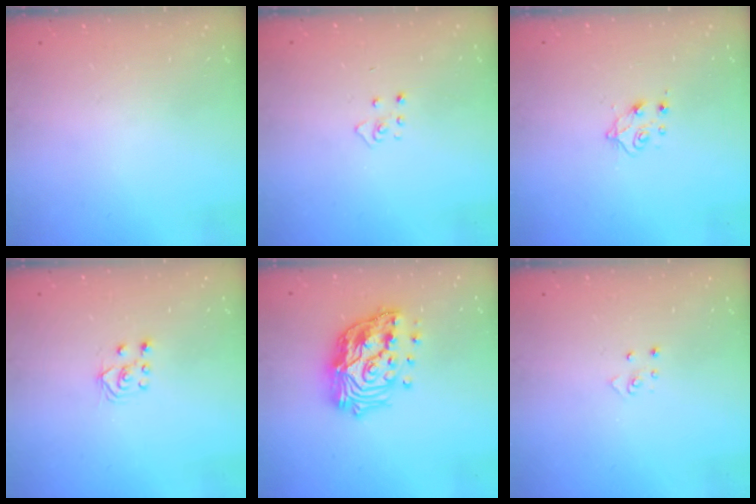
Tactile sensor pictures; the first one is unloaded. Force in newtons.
{"total": 3.7, "press": 3.6, "slide": 0.3}
{"total": 5.5, "press": 5.4, "slide": 0.6}
{"total": 3.9, "press": 3.8, "slide": 0.7}
{"total": 19.2, "press": 19.1, "slide": 1.9}
{"total": 3.4, "press": 3.4, "slide": 0.3}